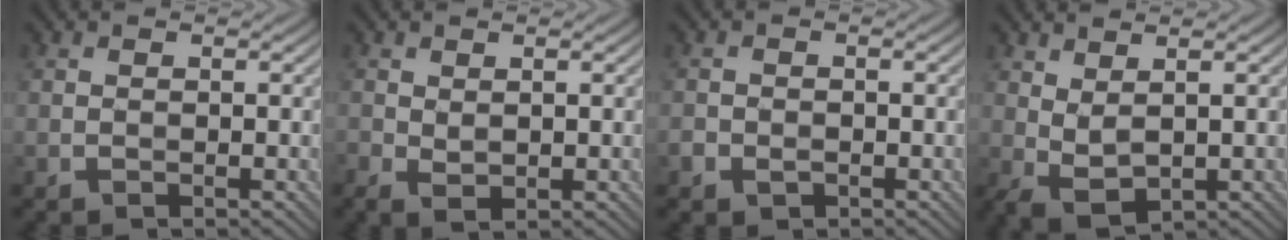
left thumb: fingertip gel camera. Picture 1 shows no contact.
{"total": 1.7, "force": [0.2, 1.0, 1.3], "torque": [-0.032, -0.005, 0.009]}
{"total": 1.8, "force": [-0.9, 1.3, 0.8], "torque": [-0.019, -0.006, -0.019]}
{"total": 3.0, "force": [1.4, 1.1, 2.3], "torque": [-0.060, -0.002, 0.033]}